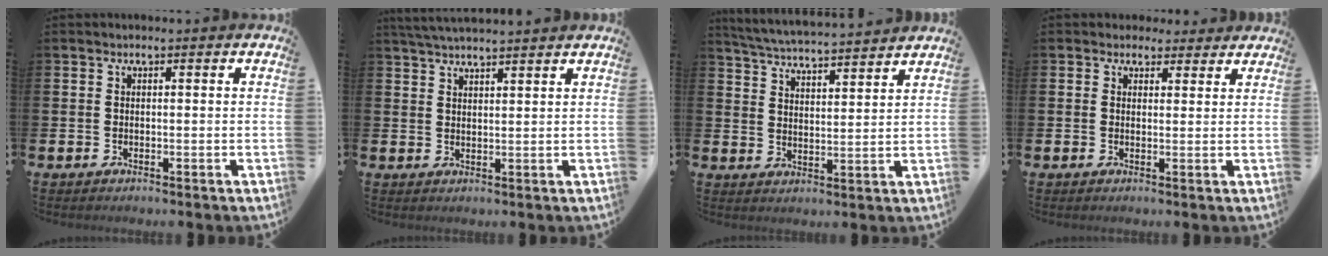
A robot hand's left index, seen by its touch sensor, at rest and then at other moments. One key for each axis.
{"total": 3.6, "fx": 3.5, "fy": 0.0, "fz": 0.7, "tx": -0.018, "ty": -0.010, "tz": 0.065}
{"total": 5.1, "fx": 5.0, "fy": 0.0, "fz": 0.7, "tx": -0.035, "ty": -0.039, "tz": 0.087}
{"total": 2.7, "fx": 2.4, "fy": 1.3, "fz": -0.2, "tx": 0.004, "ty": -0.005, "tz": 0.042}